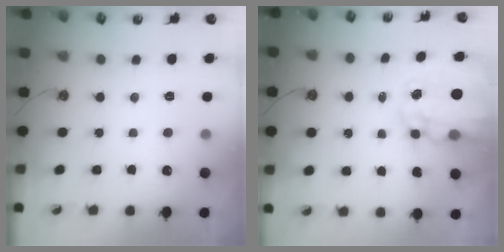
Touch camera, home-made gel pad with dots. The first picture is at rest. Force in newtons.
{"total": 11.4, "press": 11.4, "slide": 0.9}